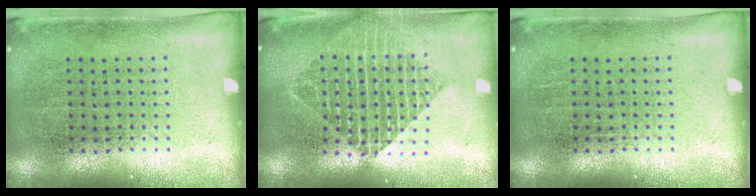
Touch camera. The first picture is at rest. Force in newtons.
{"total": 2.0, "press": 1.6, "slide": 1.2}
{"total": 0.0}